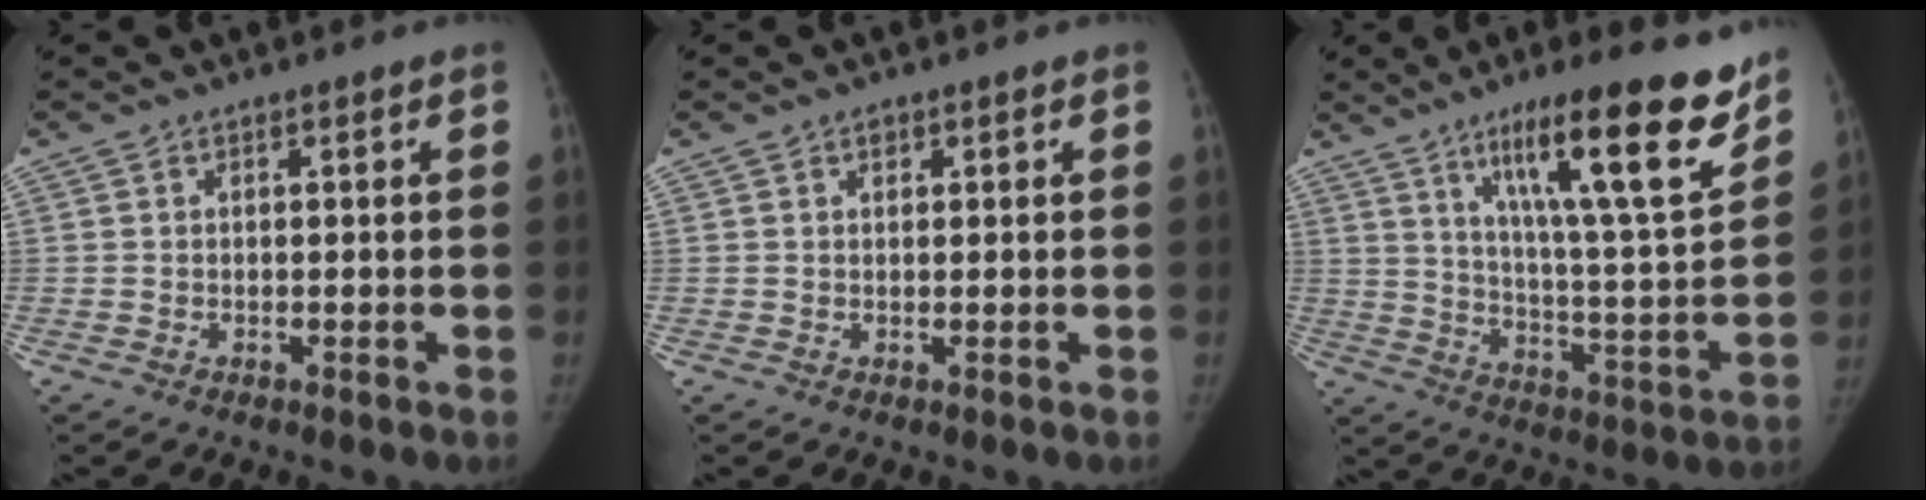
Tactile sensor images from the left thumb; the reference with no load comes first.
{"total": 1.0, "force": [0.5, 0.7, 0.4], "torque": [0.002, -0.002, 0.008]}
{"total": 21.8, "force": [13.8, 3.2, 16.6], "torque": [-0.232, -0.066, 0.222]}